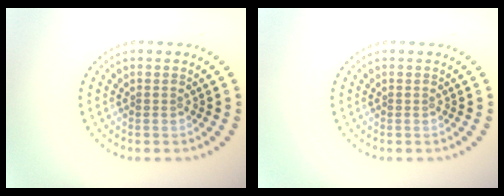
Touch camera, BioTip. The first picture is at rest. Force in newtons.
{"total": 0.0}